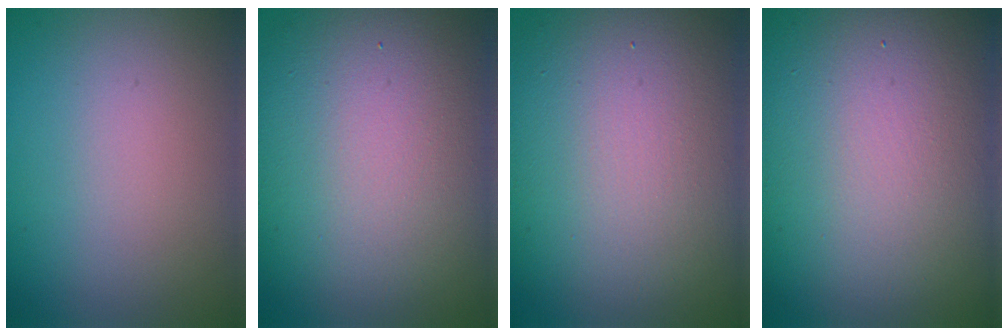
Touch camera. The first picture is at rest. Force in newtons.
{"total": 14.4, "press": 14.4, "slide": 1.0}
{"total": 14.9, "press": 14.8, "slide": 0.7}
{"total": 20.5, "press": 20.4, "slide": 1.5}